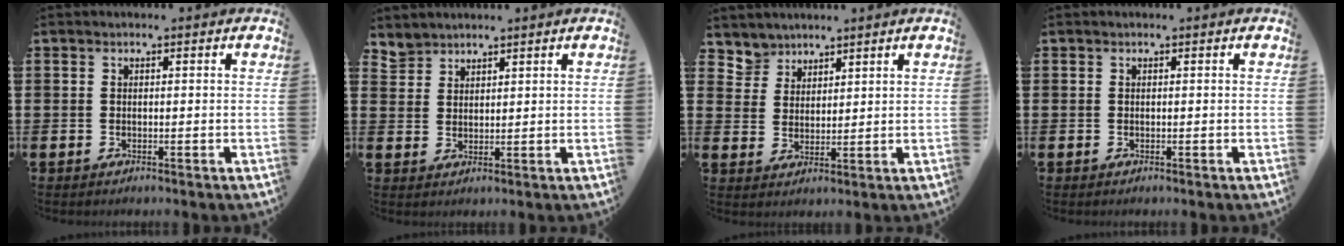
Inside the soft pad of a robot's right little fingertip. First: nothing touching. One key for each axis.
{"total": 2.8, "fx": 2.8, "fy": 0.5, "fz": -0.5, "tx": 0.002, "ty": -0.008, "tz": 0.055}
{"total": 3.9, "fx": 3.6, "fy": 1.7, "fz": -0.3, "tx": -0.012, "ty": -0.004, "tz": 0.070}
{"total": 0.0}